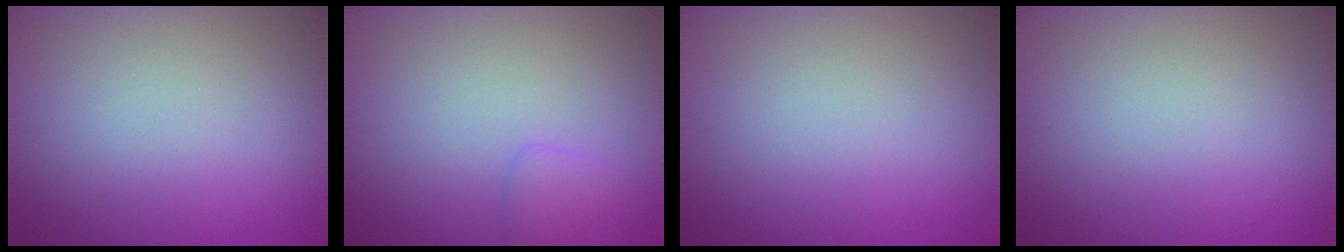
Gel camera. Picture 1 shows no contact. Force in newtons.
{"total": 1.6, "press": 1.6, "slide": 0.1}
{"total": 0.0}
{"total": 0.0}